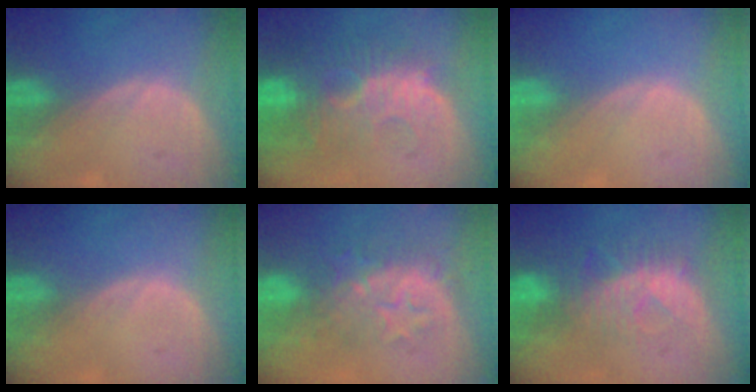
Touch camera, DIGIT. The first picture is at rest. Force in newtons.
{"total": 10.8, "press": 9.6, "slide": 4.9}
{"total": 0.0}
{"total": 0.0}
{"total": 8.8, "press": 7.9, "slide": 4.0}
{"total": 8.1, "press": 7.6, "slide": 2.8}